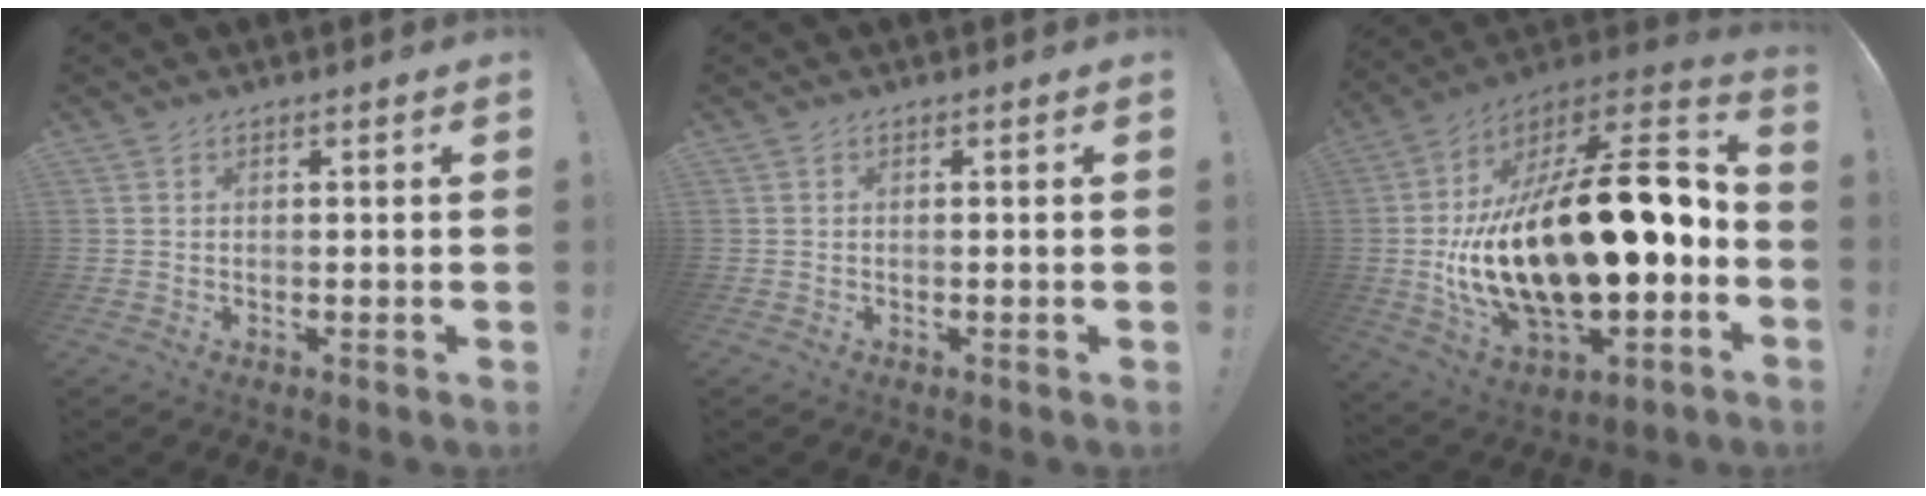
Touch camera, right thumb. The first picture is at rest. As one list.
[{"total": 0.0}, {"total": 29.0, "force": [-0.8, 13.6, 25.6], "torque": [-0.442, -0.014, 0.001]}]